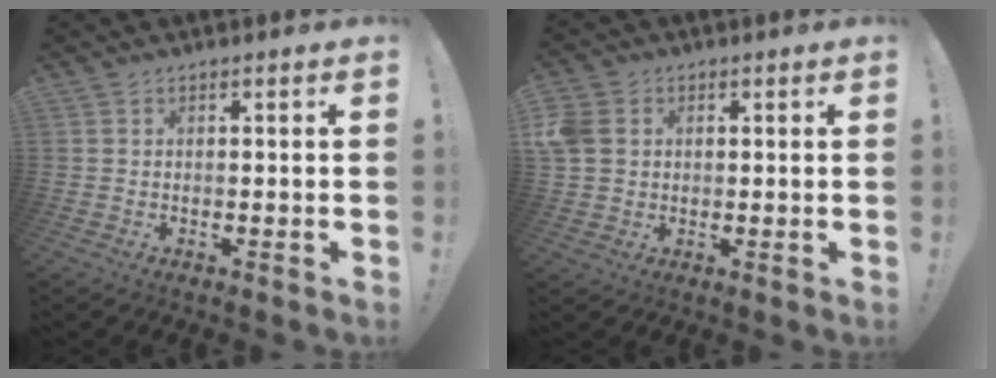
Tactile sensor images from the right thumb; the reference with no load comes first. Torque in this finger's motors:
{"motor_torque": [-0.31, 0.22, -0.01, -0.05, 0.07]}